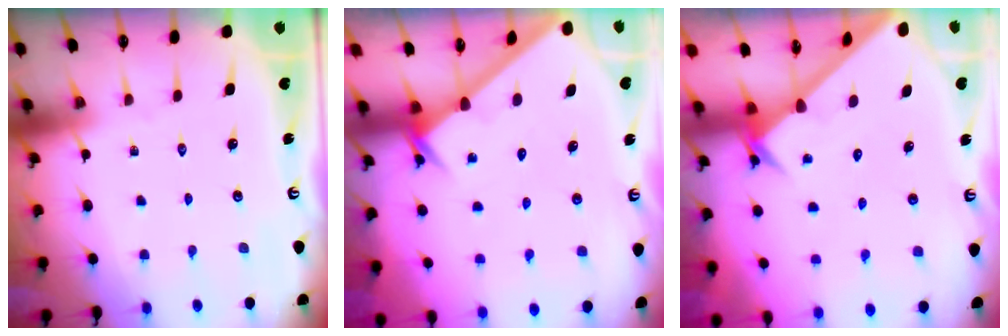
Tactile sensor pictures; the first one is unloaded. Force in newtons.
{"total": 1.8, "press": 1.8, "slide": 0.2}
{"total": 3.3, "press": 3.3, "slide": 0.2}